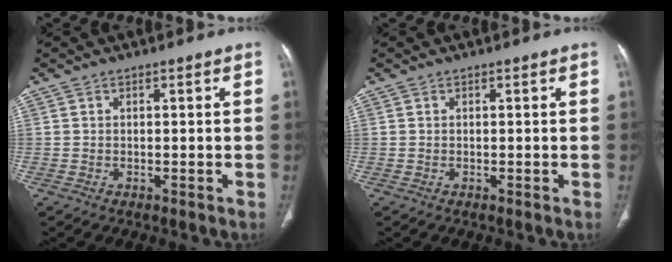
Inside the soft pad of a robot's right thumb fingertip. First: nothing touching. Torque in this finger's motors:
{"motor_torque": [0.02, 0.02, -0.01, 0.01, 0.00]}